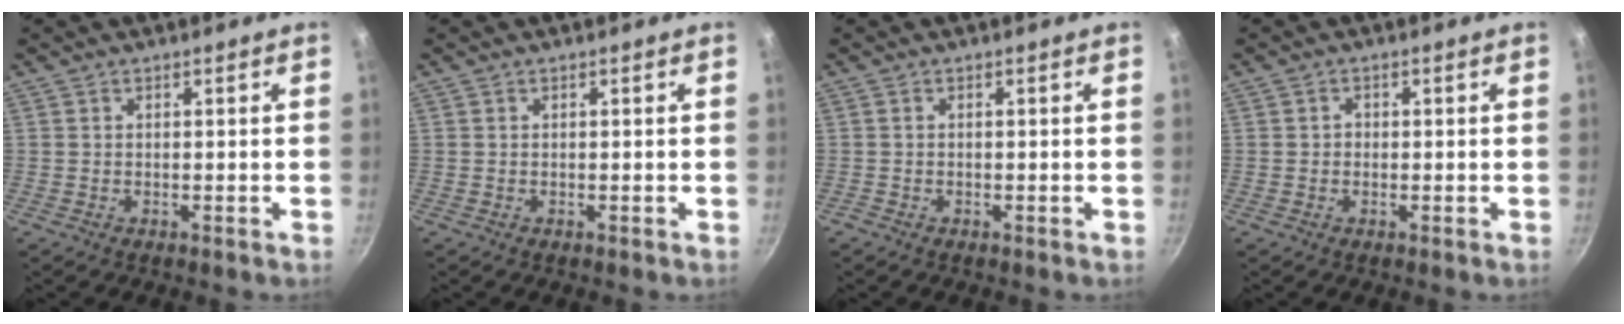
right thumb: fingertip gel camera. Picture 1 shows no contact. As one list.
[{"total": 0.0}, {"total": 0.0}, {"total": 1.1, "force": [-0.2, 1.0, 0.4], "torque": [-0.002, 0.002, -0.005]}]